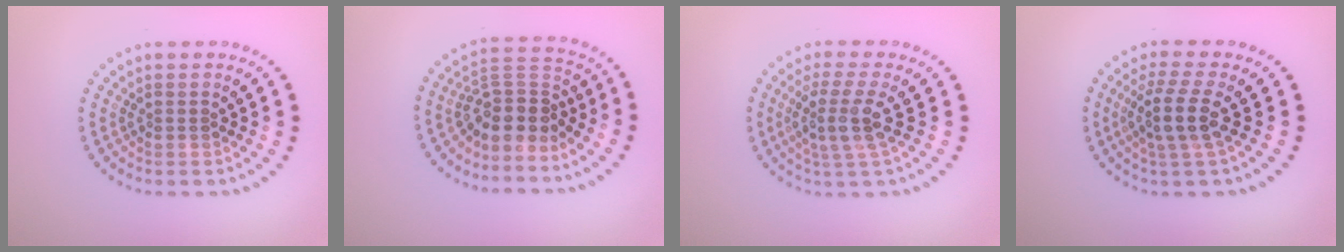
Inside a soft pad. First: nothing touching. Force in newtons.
{"total": 4.0, "press": 3.1, "slide": 2.5}
{"total": 3.8, "press": 2.9, "slide": 2.4}
{"total": 3.7, "press": 2.9, "slide": 2.2}